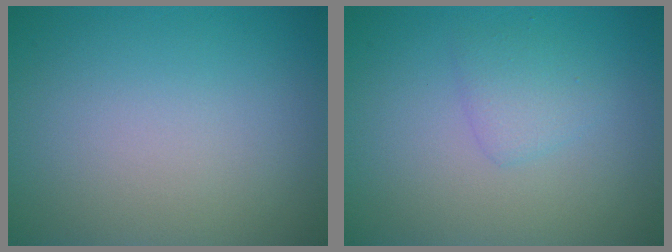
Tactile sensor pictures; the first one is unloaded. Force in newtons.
{"total": 1.6, "press": 1.6, "slide": 0.1}